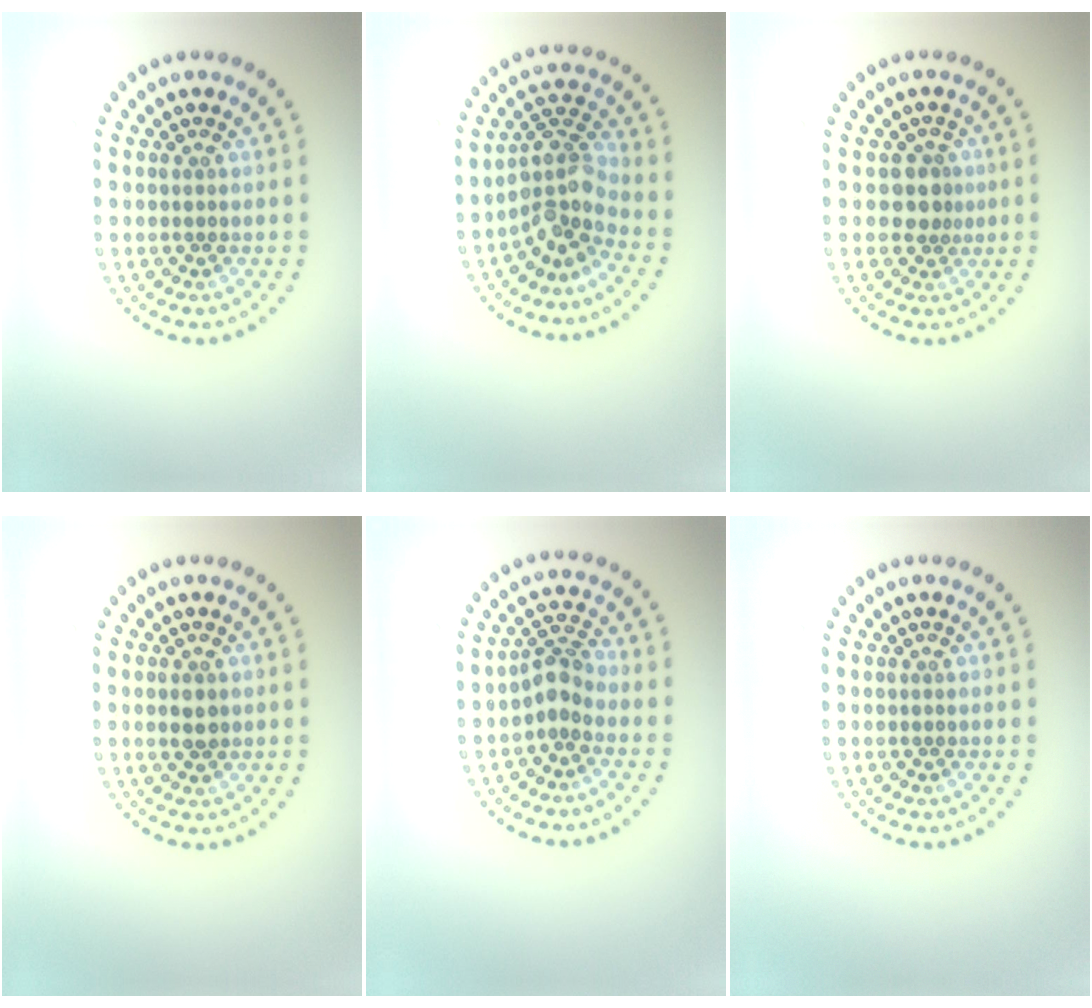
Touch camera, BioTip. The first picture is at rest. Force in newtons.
{"total": 4.1, "press": 3.0, "slide": 2.7}
{"total": 2.0, "press": 1.7, "slide": 1.1}
{"total": 1.5, "press": 1.5, "slide": 0.0}
{"total": 2.3, "press": 1.7, "slide": 1.5}
{"total": 0.0}